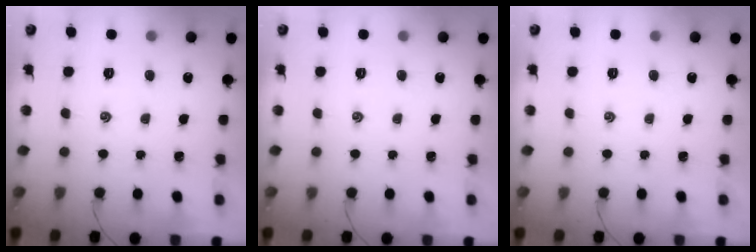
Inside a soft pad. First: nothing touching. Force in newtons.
{"total": 0.0}
{"total": 0.0}